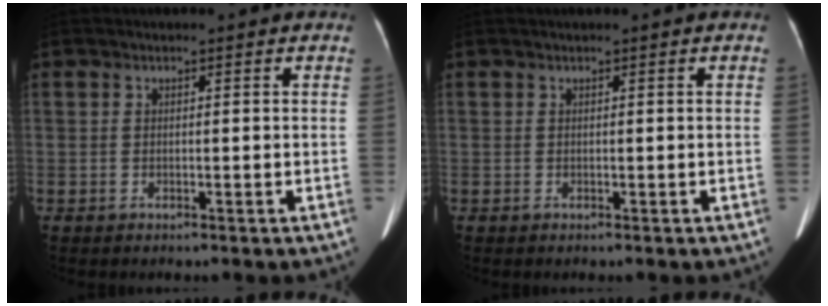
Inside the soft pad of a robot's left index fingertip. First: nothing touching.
{"total": 0.0}